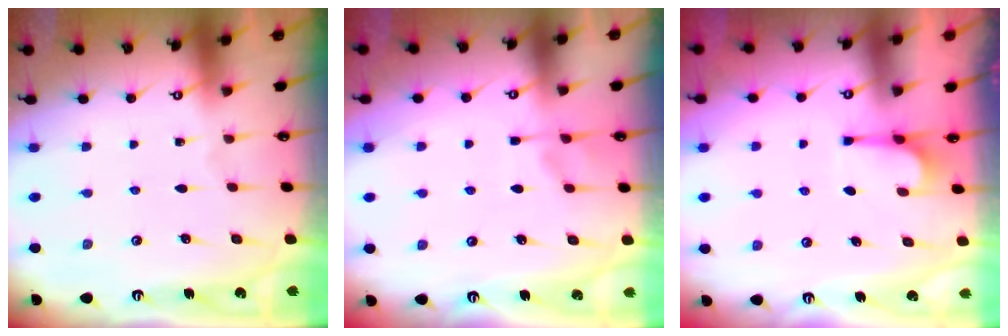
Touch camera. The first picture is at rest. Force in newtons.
{"total": 0.9, "press": 0.2, "slide": 0.9}
{"total": 0.8, "press": 0.5, "slide": 0.7}